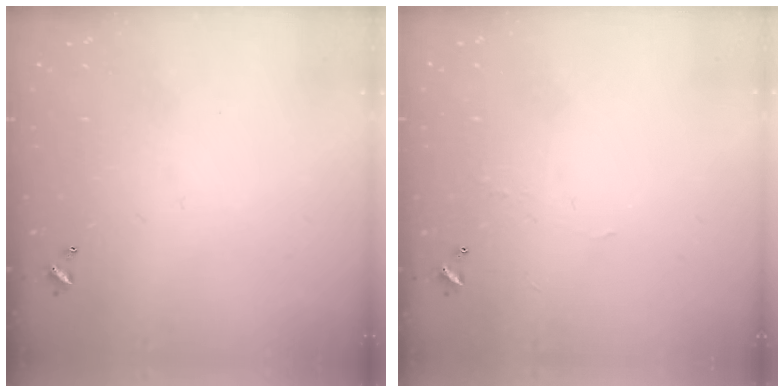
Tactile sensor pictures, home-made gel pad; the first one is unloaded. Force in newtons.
{"total": 1.2, "press": 1.1, "slide": 0.3}